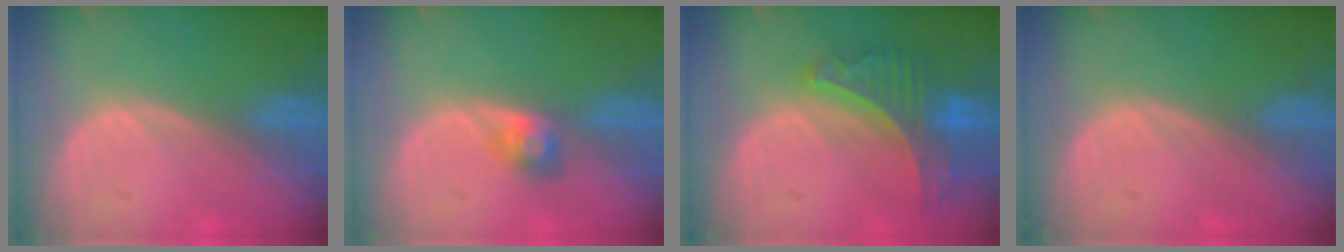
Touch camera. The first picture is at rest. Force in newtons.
{"total": 2.6, "press": 2.6, "slide": 0.1}
{"total": 7.8, "press": 6.9, "slide": 3.6}
{"total": 0.0}